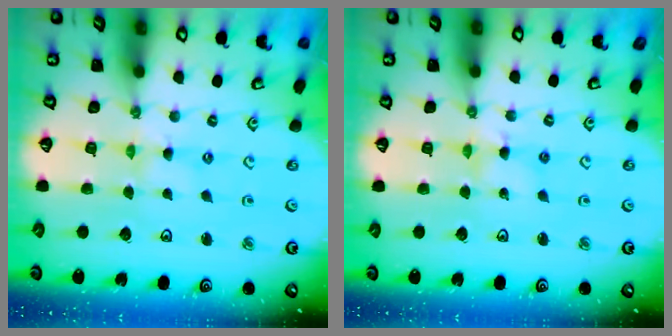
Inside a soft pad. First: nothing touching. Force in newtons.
{"total": 2.6, "press": 2.6, "slide": 0.3}